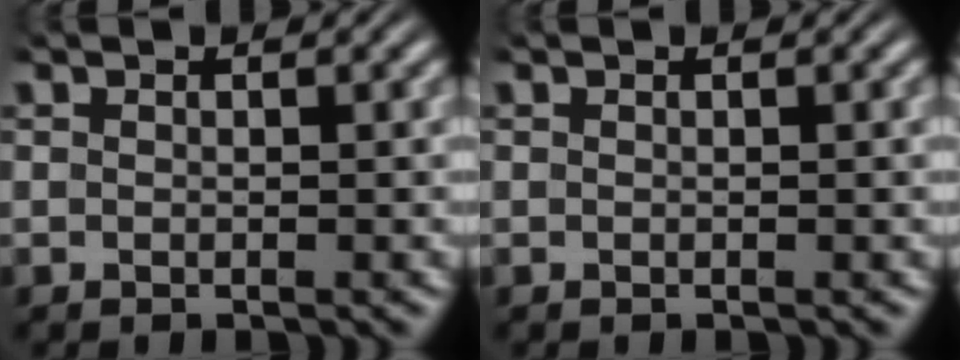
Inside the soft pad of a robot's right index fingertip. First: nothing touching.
{"total": 0.0}